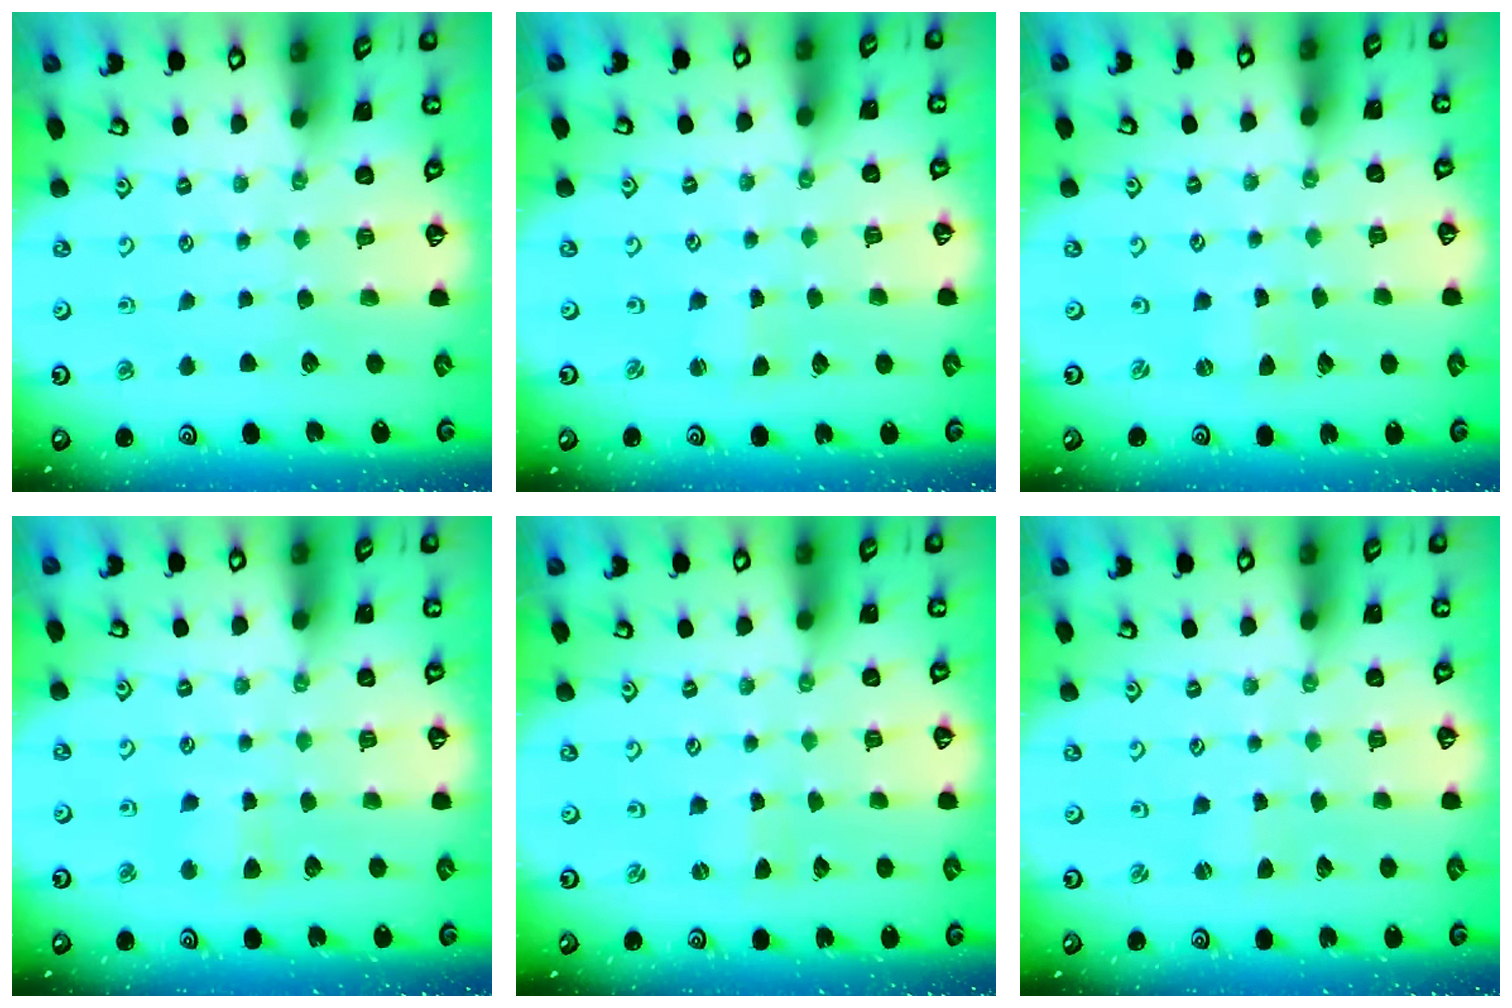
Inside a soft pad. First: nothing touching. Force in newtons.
{"total": 1.7, "press": 1.7, "slide": 0.2}
{"total": 0.0}
{"total": 3.3, "press": 3.3, "slide": 0.6}
{"total": 0.0}
{"total": 0.8, "press": 0.8, "slide": 0.1}